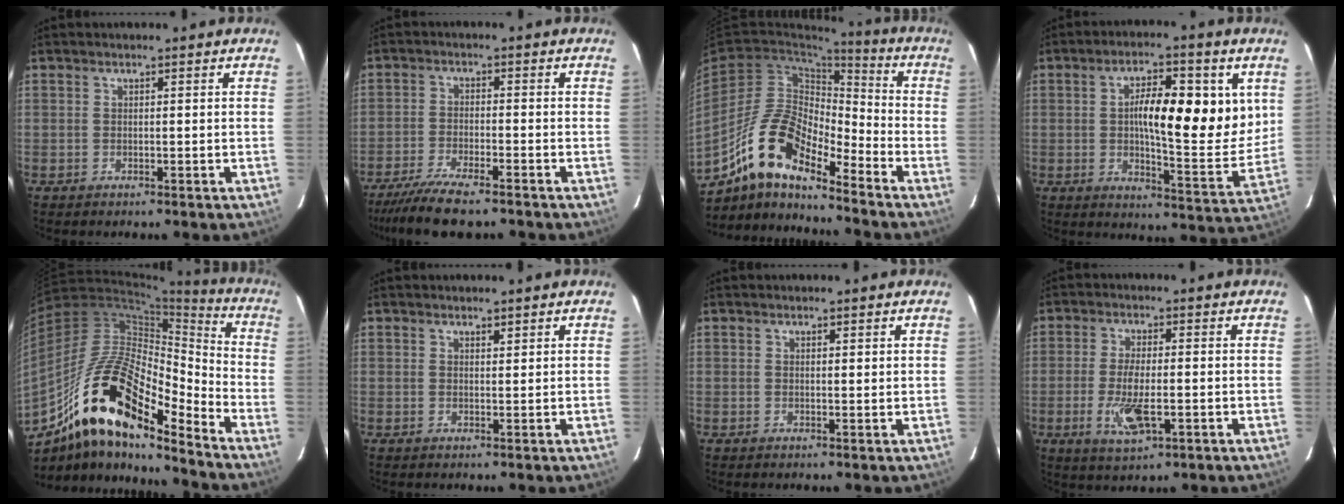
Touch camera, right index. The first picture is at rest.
{"total": 9.3, "force": [-7.8, 0.9, 5.1], "torque": [-0.083, -0.024, -0.128]}
{"total": 12.0, "force": [-9.4, 3.4, 6.6], "torque": [-0.133, 0.028, -0.171]}
{"total": 15.2, "force": [3.3, 4.1, 14.2], "torque": [-0.202, 0.013, 0.051]}
{"total": 19.8, "force": [-12.1, 5.7, 14.7], "torque": [-0.276, 0.027, -0.207]}
{"total": 0.9, "force": [0.8, 0.2, 0.4], "torque": [-0.009, -0.001, 0.014]}
{"total": 0.9, "force": [0.6, 0.2, 0.6], "torque": [-0.011, -0.001, 0.009]}
{"total": 6.7, "force": [-1.8, 1.8, 6.2], "torque": [-0.127, -0.012, -0.028]}